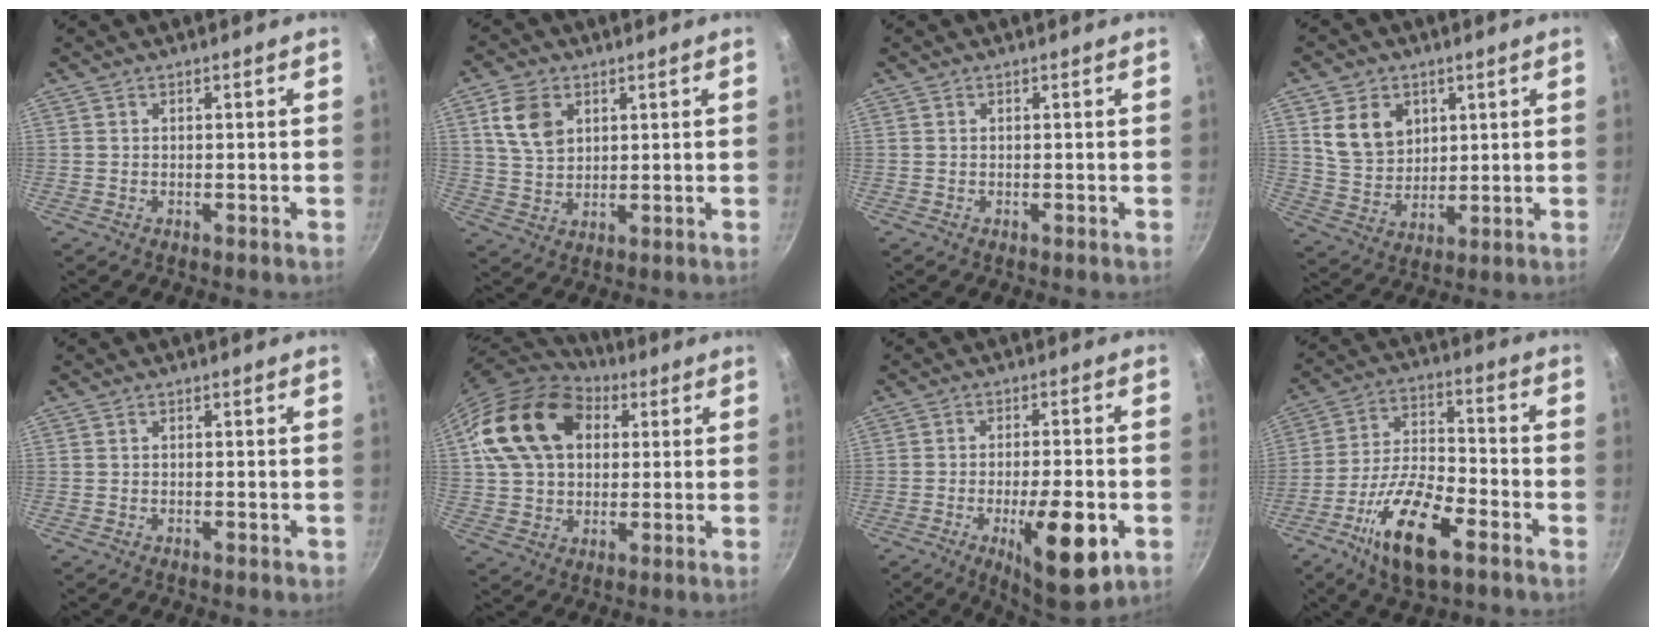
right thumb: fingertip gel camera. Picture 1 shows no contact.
{"total": 8.2, "force": [3.1, 5.7, 4.9], "torque": [-0.075, -0.010, 0.061]}
{"total": 0.0}
{"total": 9.8, "force": [3.5, 7.6, 5.1], "torque": [-0.066, -0.021, 0.076]}
{"total": 0.0}
{"total": 19.8, "force": [5.8, 13.9, 12.8], "torque": [-0.210, 0.010, 0.097]}
{"total": 14.3, "force": [-4.7, 4.3, 12.8], "torque": [-0.178, 0.008, -0.060]}
{"total": 15.9, "force": [-8.1, 5.9, 12.4], "torque": [-0.225, 0.030, -0.151]}